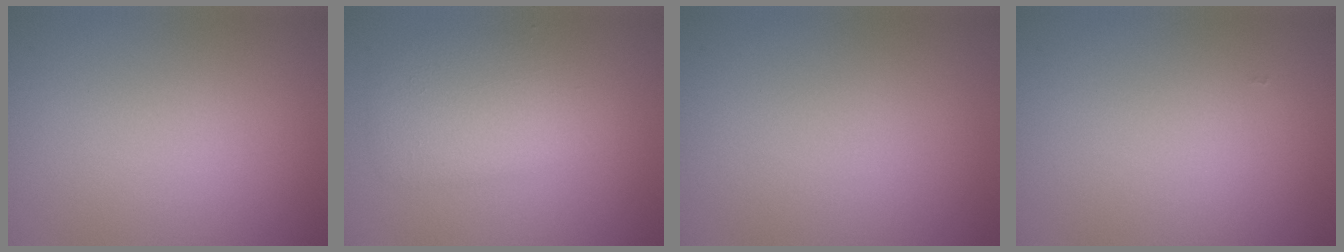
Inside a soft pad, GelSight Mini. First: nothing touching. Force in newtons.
{"total": 3.9, "press": 3.9, "slide": 0.0}
{"total": 0.0}
{"total": 0.0}